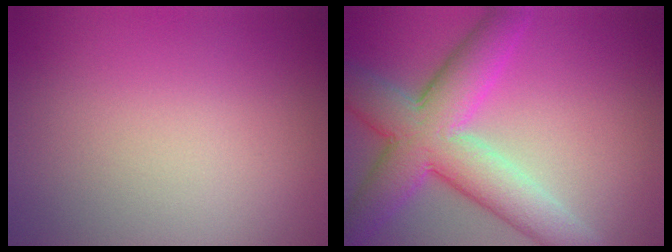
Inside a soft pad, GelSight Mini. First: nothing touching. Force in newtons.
{"total": 8.9, "press": 8.9, "slide": 0.4}